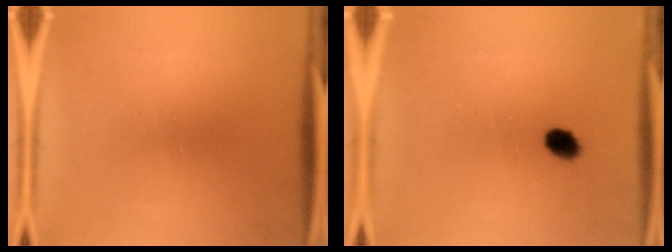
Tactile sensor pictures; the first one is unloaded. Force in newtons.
{"total": 3.2}